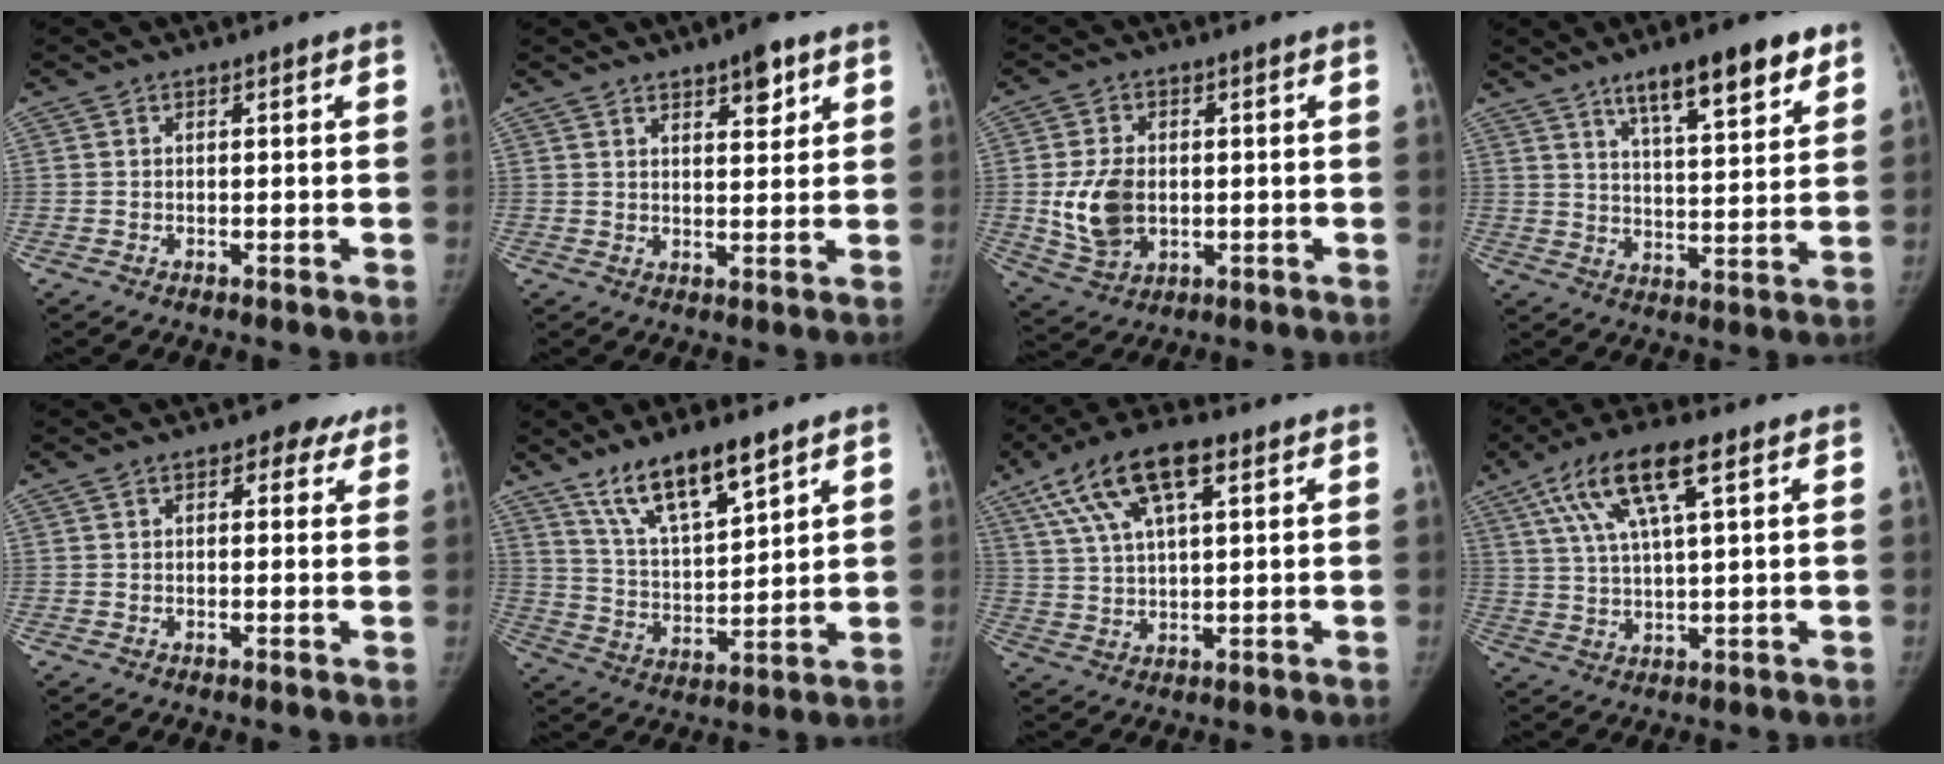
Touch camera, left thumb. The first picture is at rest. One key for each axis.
{"total": 5.4, "fx": 3.3, "fy": 1.9, "fz": 3.8, "tx": -0.041, "ty": -0.018, "tz": 0.047}
{"total": 9.6, "fx": -0.3, "fy": 6.7, "fz": 6.9, "tx": -0.119, "ty": -0.004, "tz": 0.005}
{"total": 14.0, "fx": 8.9, "fy": 3.6, "fz": 10.1, "tx": -0.130, "ty": -0.040, "tz": 0.139}
{"total": 4.7, "fx": 2.7, "fy": 2.6, "fz": 2.9, "tx": -0.009, "ty": -0.006, "tz": 0.027}
{"total": 13.5, "fx": 9.4, "fy": 4.0, "fz": 8.9, "tx": -0.142, "ty": -0.051, "tz": 0.180}
{"total": 14.4, "fx": 7.0, "fy": 5.9, "fz": 11.1, "tx": -0.201, "ty": 0.005, "tz": 0.128}
{"total": 13.7, "fx": 6.5, "fy": 4.0, "fz": 11.4, "tx": -0.218, "ty": 0.001, "tz": 0.118}